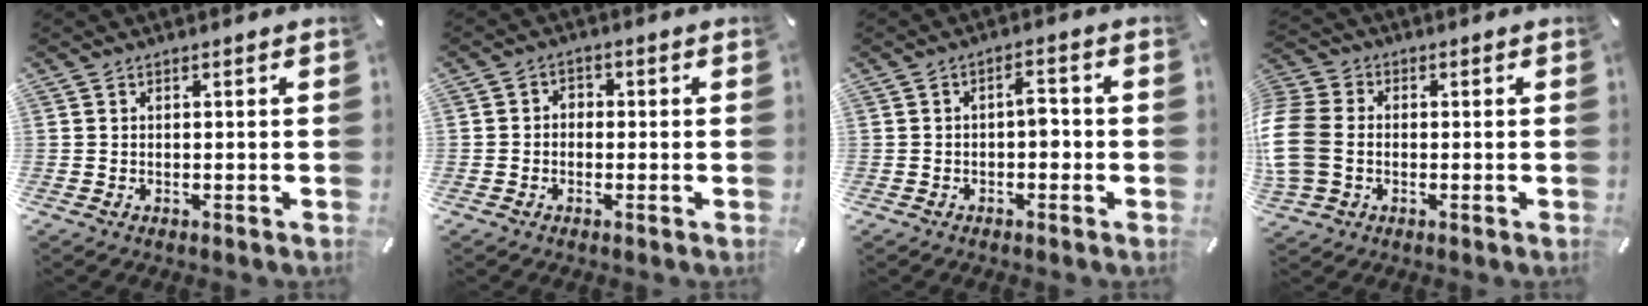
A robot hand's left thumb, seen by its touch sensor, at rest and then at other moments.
{"total": 2.5, "force": [-1.3, 1.9, 0.8], "torque": [-0.015, 0.012, -0.027]}
{"total": 3.7, "force": [-0.8, 2.1, 3.0], "torque": [-0.049, 0.009, -0.018]}
{"total": 10.5, "force": [-1.0, 8.6, 5.9], "torque": [-0.147, 0.017, -0.014]}